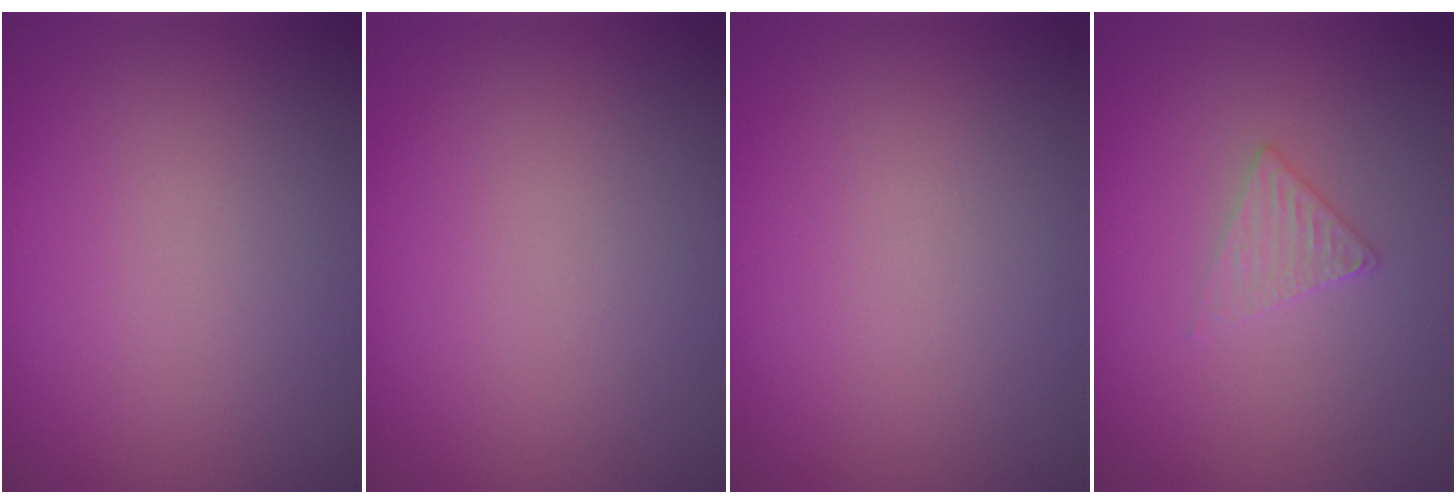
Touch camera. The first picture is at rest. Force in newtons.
{"total": 0.0}
{"total": 0.0}
{"total": 1.6, "press": 1.6, "slide": 0.2}